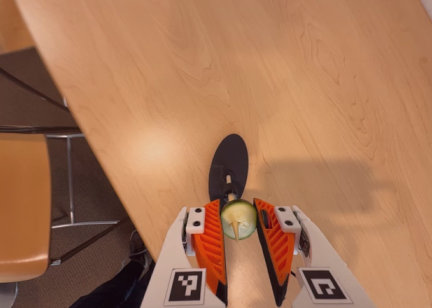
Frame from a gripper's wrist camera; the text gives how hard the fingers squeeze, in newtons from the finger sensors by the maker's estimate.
{"total": 10.2, "left": 10.1, "right": 10.3}